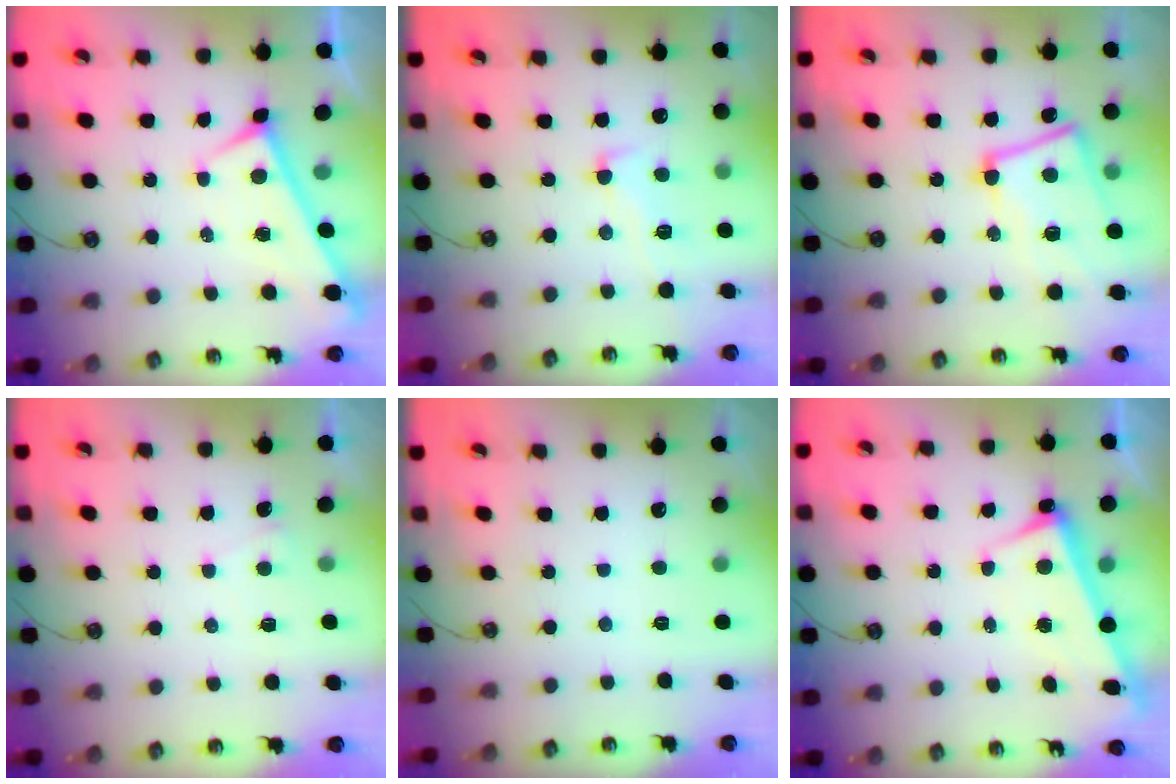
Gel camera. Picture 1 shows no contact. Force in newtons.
{"total": 1.6, "press": 1.2, "slide": 1.0}
{"total": 7.2, "press": 7.0, "slide": 1.6}
{"total": 2.6, "press": 2.6, "slide": 0.1}
{"total": 0.0}
{"total": 3.2, "press": 3.1, "slide": 0.7}